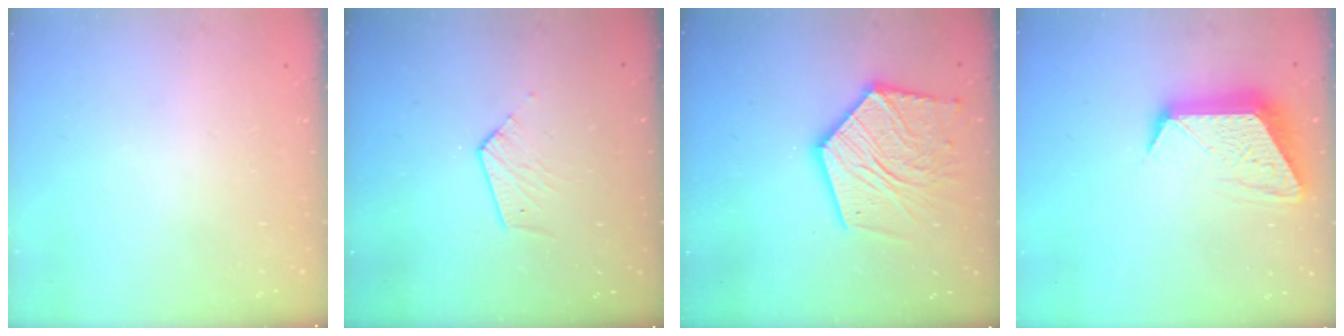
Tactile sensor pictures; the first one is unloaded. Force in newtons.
{"total": 5.1, "press": 5.1, "slide": 0.3}
{"total": 18.9, "press": 18.8, "slide": 1.9}
{"total": 12.8, "press": 12.8, "slide": 1.1}